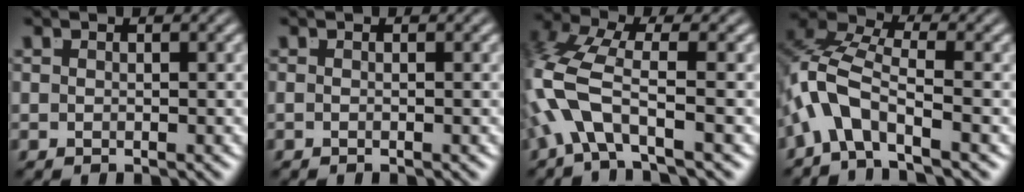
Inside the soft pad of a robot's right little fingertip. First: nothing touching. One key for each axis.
{"total": 0.5, "fx": -0.4, "fy": -0.2, "fz": 0.1, "tx": 0.001, "ty": -0.001, "tz": -0.008}
{"total": 4.3, "fx": -1.1, "fy": 2.0, "fz": 3.6, "tx": -0.108, "ty": -0.023, "tz": -0.011}
{"total": 6.4, "fx": -1.2, "fy": 4.4, "fz": 4.5, "tx": -0.131, "ty": -0.030, "tz": -0.016}